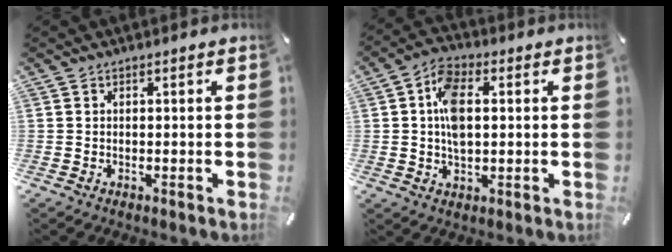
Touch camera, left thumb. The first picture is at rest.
{"total": 9.1, "force": [1.1, 5.6, 7.1], "torque": [-0.142, 0.003, 0.016]}